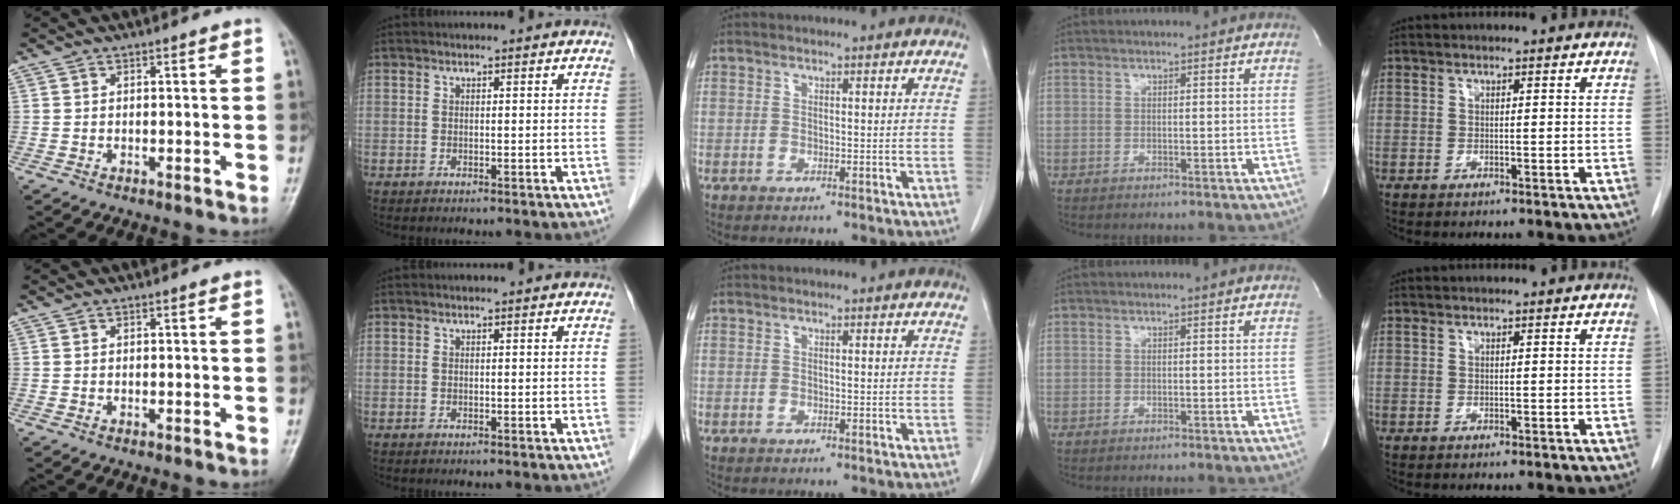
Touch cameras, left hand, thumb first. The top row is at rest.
{}